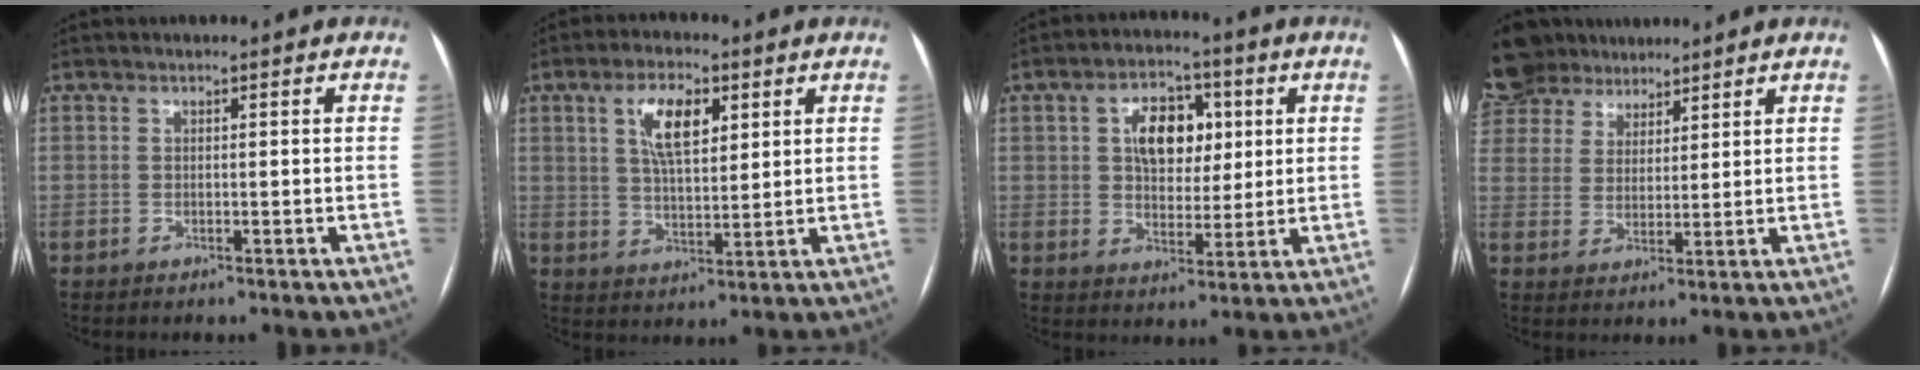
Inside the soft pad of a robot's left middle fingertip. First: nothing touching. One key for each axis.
{"total": 7.8, "fx": 3.3, "fy": 3.1, "fz": 6.4, "tx": -0.121, "ty": 0.010, "tz": 0.062}
{"total": 8.5, "fx": 2.4, "fy": 5.3, "fz": 6.2, "tx": -0.104, "ty": 0.018, "tz": 0.043}
{"total": 14.8, "fx": 11.7, "fy": 8.3, "fz": 3.8, "tx": -0.116, "ty": 0.049, "tz": 0.221}